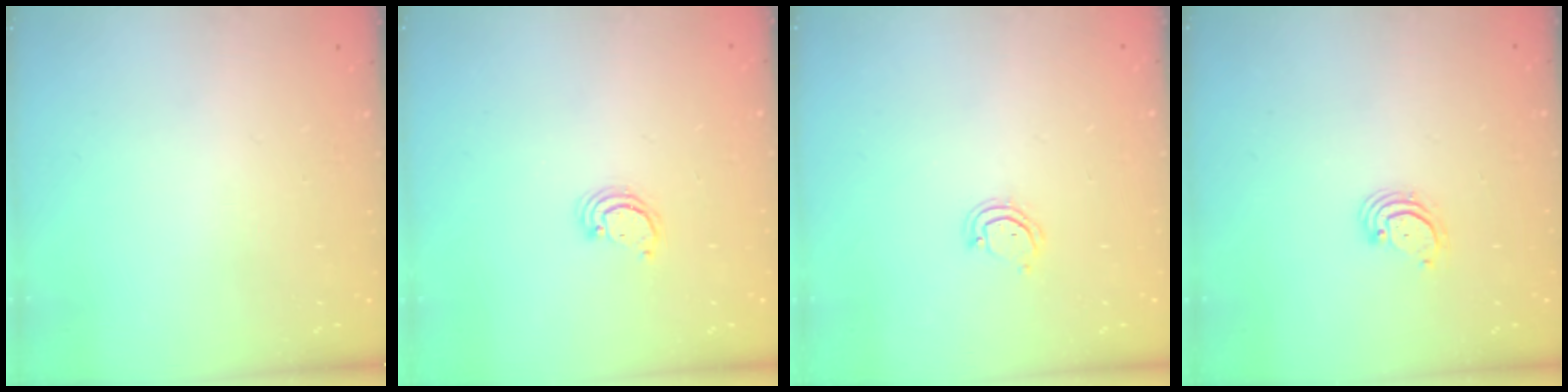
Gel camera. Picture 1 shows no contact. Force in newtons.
{"total": 2.6, "press": 2.6, "slide": 0.3}
{"total": 4.0, "press": 4.0, "slide": 0.3}
{"total": 3.0, "press": 3.0, "slide": 0.3}